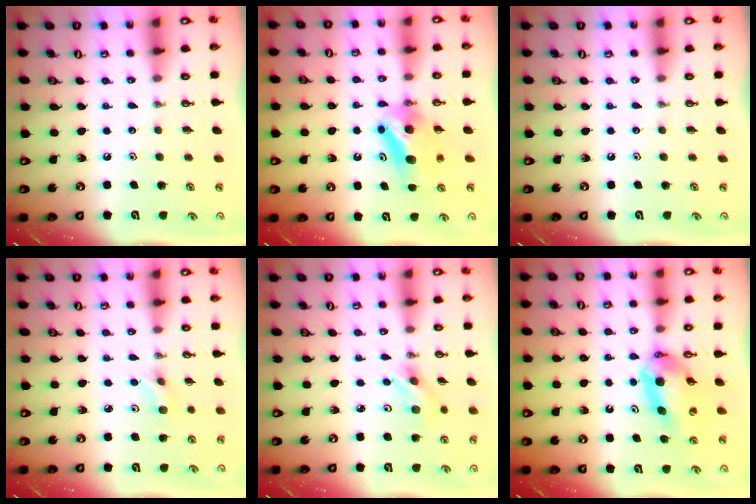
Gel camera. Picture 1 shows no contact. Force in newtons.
{"total": 9.3, "press": 5.9, "slide": 7.2}
{"total": 0.0}
{"total": 3.9, "press": 3.8, "slide": 0.7}
{"total": 3.8, "press": 3.8, "slide": 0.3}
{"total": 9.6, "press": 9.6, "slide": 1.0}